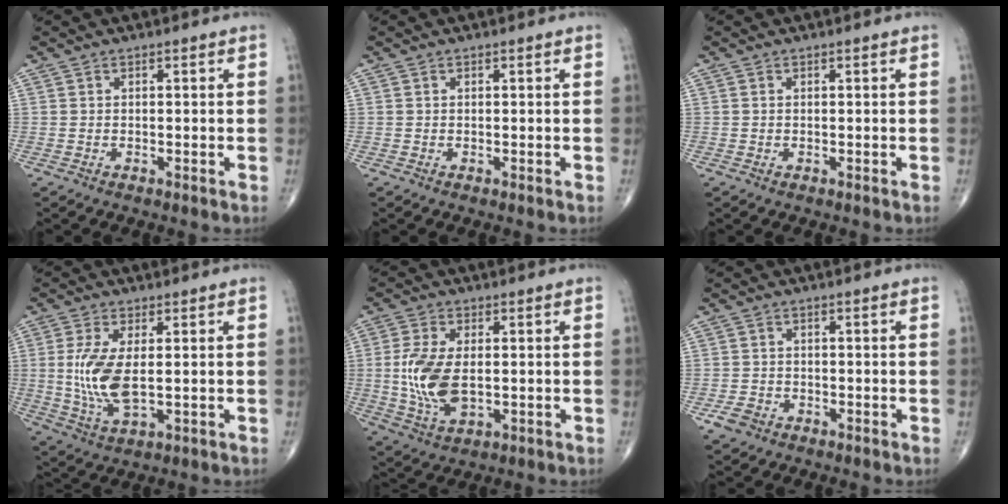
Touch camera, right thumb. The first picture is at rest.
{"total": 0.0}
{"total": 0.0}
{"total": 9.9, "force": [0.3, 4.2, 8.9], "torque": [-0.196, -0.014, 0.016]}
{"total": 10.9, "force": [-0.2, 5.8, 9.2], "torque": [-0.196, -0.010, 0.002]}
{"total": 2.8, "force": [-1.7, 2.0, 1.0], "torque": [-0.017, 0.010, -0.028]}